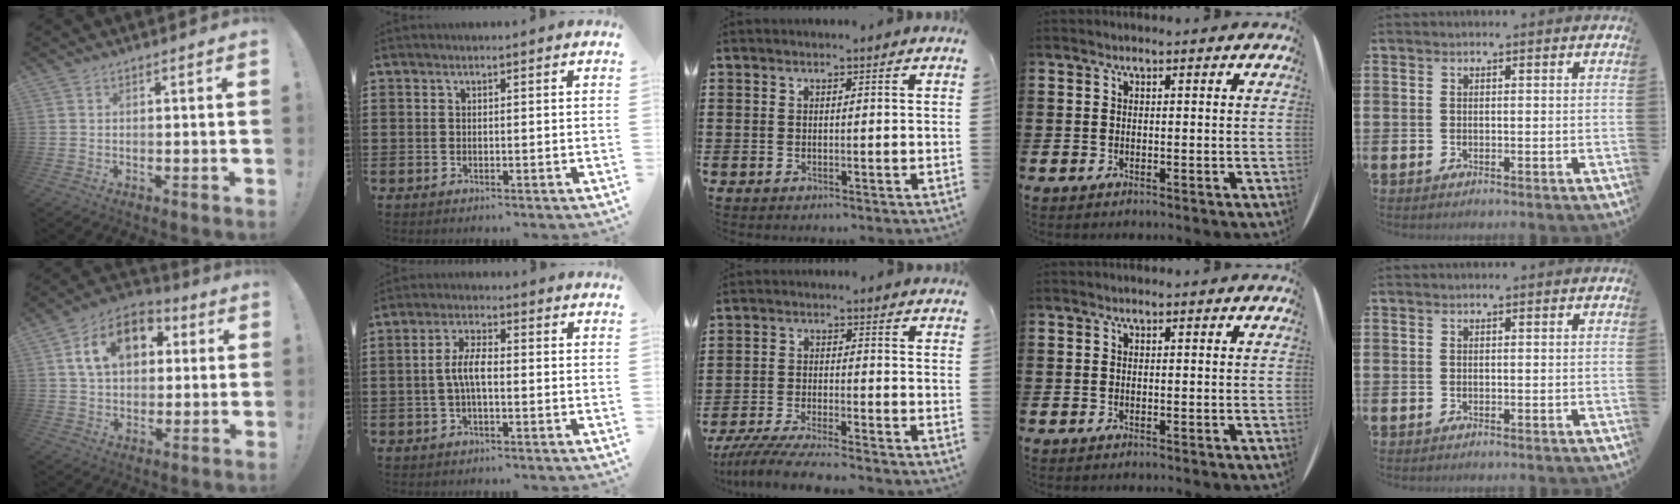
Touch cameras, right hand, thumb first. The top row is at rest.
{"thumb": {"total": 15.0, "force": [4.9, 10.5, 9.5], "torque": [-0.152, 0.000, 0.094]}, "index": {"total": 5.0, "force": [-0.7, 1.7, 4.7], "torque": [-0.104, -0.001, -0.019]}, "middle": {"total": 5.4, "force": [-5.0, 0.0, 2.0], "torque": [-0.052, -0.016, -0.099]}}